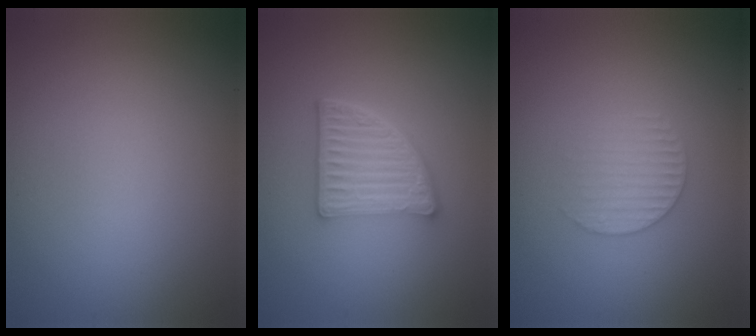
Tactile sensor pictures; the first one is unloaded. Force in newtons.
{"total": 5.5, "press": 3.9, "slide": 3.9}
{"total": 1.9, "press": 1.9, "slide": 0.3}